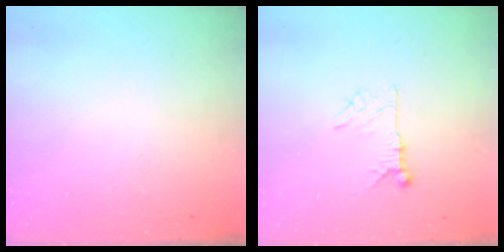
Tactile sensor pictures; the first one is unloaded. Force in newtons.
{"total": 8.2, "press": 8.1, "slide": 0.5}